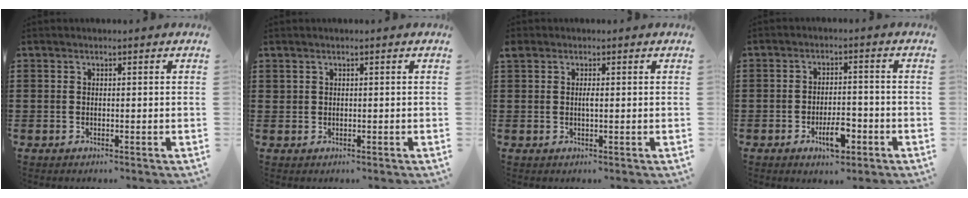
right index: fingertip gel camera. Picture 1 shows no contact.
{"total": 0.7, "force": [0.5, 0.5, 0.2], "torque": [-0.006, 0.002, 0.009]}
{"total": 1.2, "force": [0.2, 0.5, 1.1], "torque": [-0.022, 0.002, 0.002]}
{"total": 5.3, "force": [-2.5, 2.1, 4.2], "torque": [-0.072, 0.008, -0.044]}